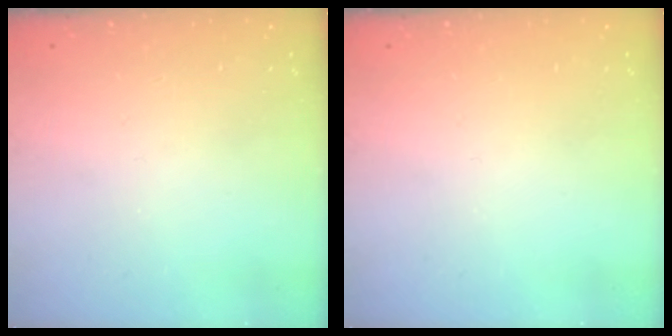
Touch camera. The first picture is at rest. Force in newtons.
{"total": 0.0}